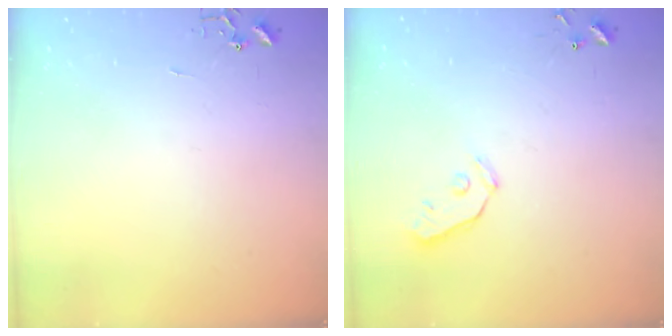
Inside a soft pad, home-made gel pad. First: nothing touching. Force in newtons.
{"total": 3.7, "press": 3.6, "slide": 0.8}